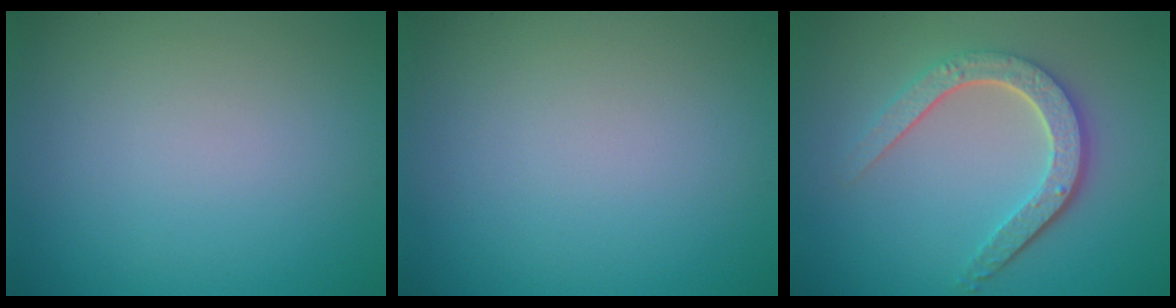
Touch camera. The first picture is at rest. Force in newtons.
{"total": 0.0}
{"total": 4.7, "press": 3.6, "slide": 3.0}